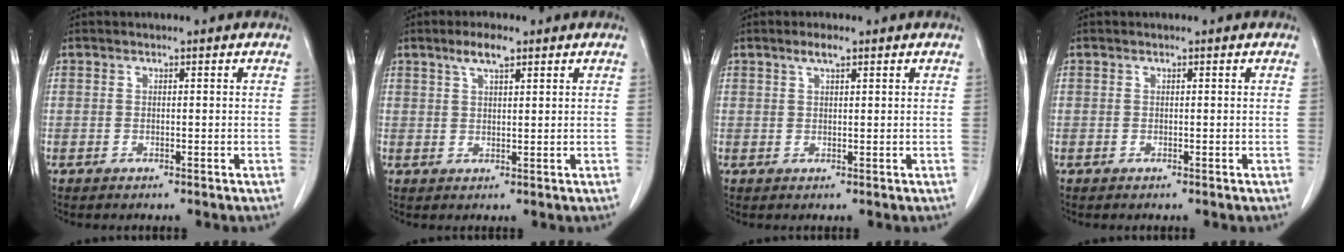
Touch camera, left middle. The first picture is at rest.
{"total": 3.7, "force": [2.4, 0.8, 2.7], "torque": [-0.057, 0.005, 0.046]}
{"total": 2.0, "force": [1.3, 0.3, 1.5], "torque": [-0.034, 0.004, 0.026]}
{"total": 0.0}